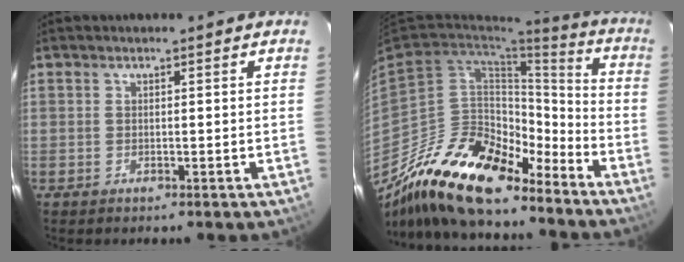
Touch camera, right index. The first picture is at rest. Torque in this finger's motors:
{"motor_torque": [0.74, -1.39, 0.38, 0.03]}